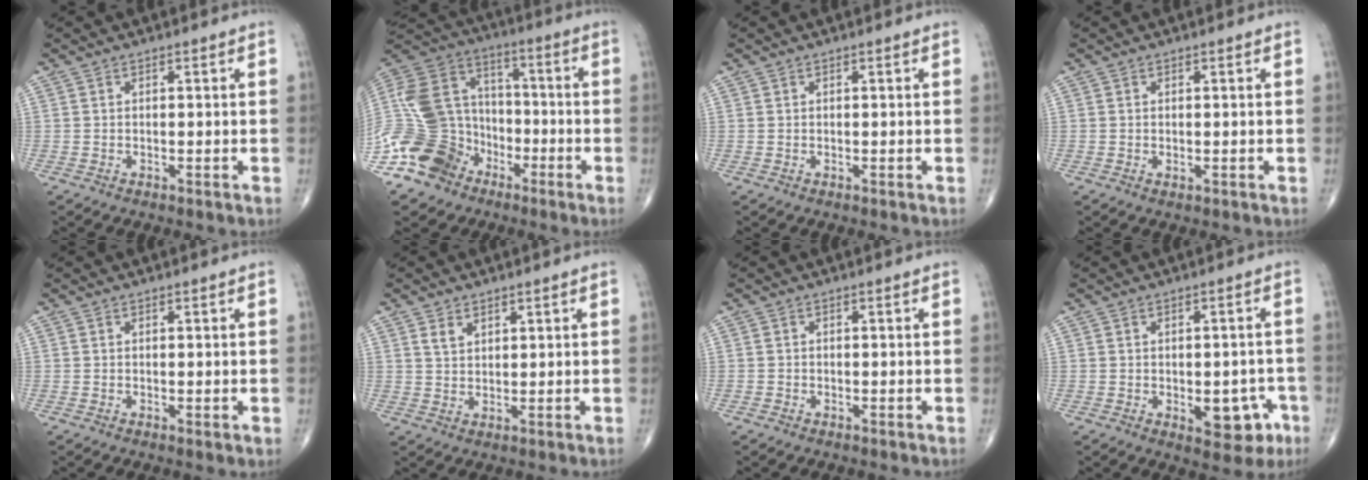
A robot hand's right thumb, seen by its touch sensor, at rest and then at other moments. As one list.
[{"total": 19.4, "force": [-9.5, 14.8, 8.3], "torque": [-0.154, 0.074, -0.178]}, {"total": 0.0}, {"total": 0.7, "force": [-0.1, 0.3, 0.6], "torque": [-0.013, -0.004, 0.000]}, {"total": 0.7, "force": [0.2, 0.3, 0.6], "torque": [-0.014, -0.005, 0.003]}, {"total": 3.0, "force": [1.8, 1.9, 1.4], "torque": [-0.018, -0.012, 0.038]}, {"total": 0.5, "force": [-0.2, 0.5, 0.0], "torque": [0.002, 0.004, -0.006]}, {"total": 8.4, "force": [-2.7, 4.7, 6.3], "torque": [-0.048, 0.016, -0.023]}]